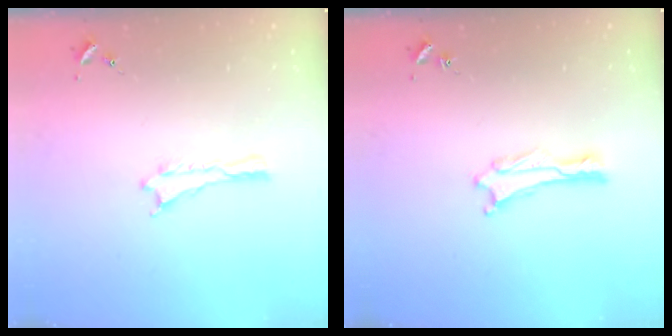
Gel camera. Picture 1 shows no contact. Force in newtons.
{"total": 0.6, "press": 0.5, "slide": 0.1}